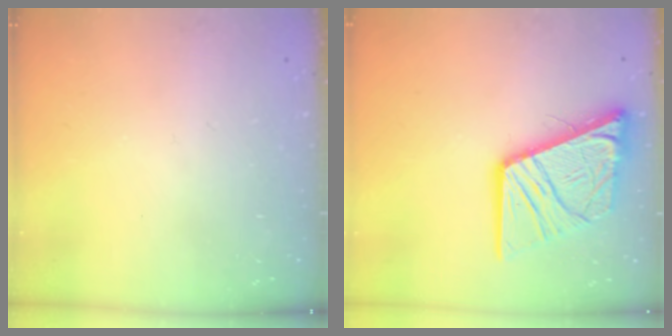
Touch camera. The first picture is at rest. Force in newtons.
{"total": 17.7, "press": 17.6, "slide": 2.1}